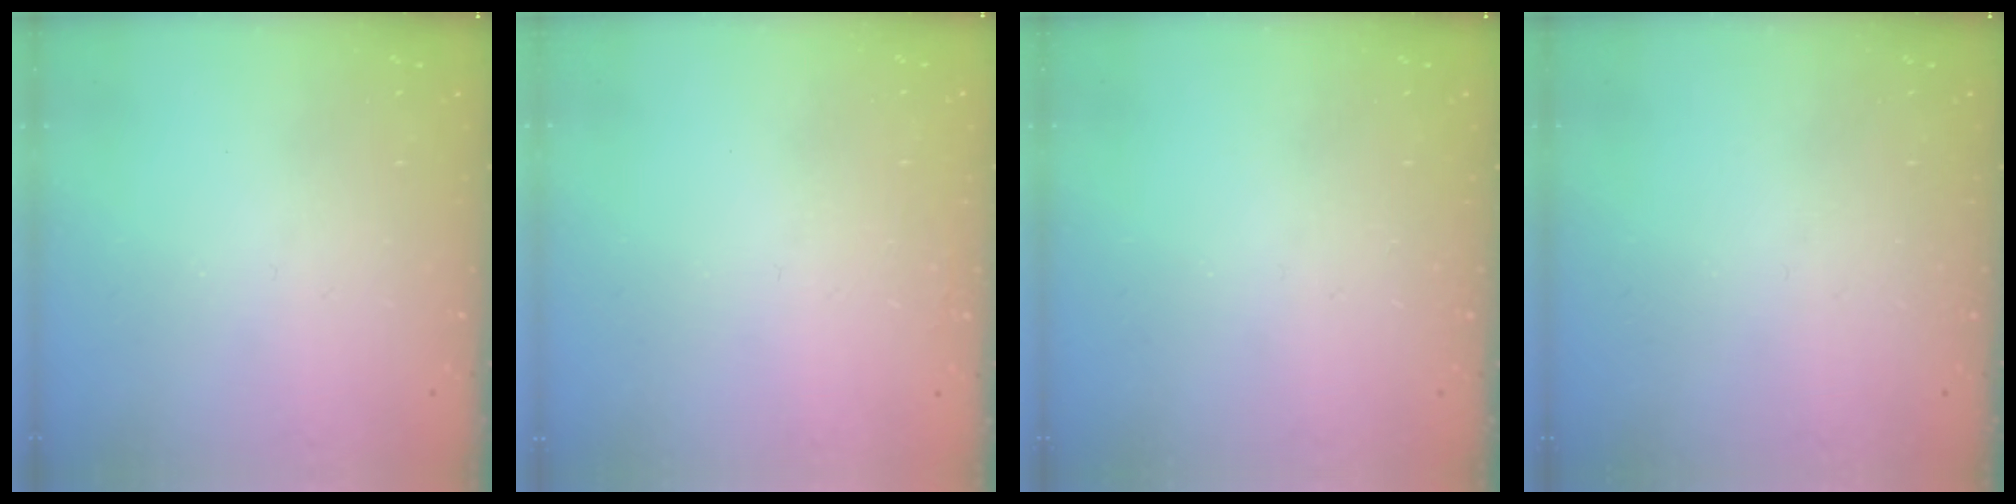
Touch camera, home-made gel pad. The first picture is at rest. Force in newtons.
{"total": 1.6, "press": 1.6, "slide": 0.1}
{"total": 0.0}
{"total": 0.0}